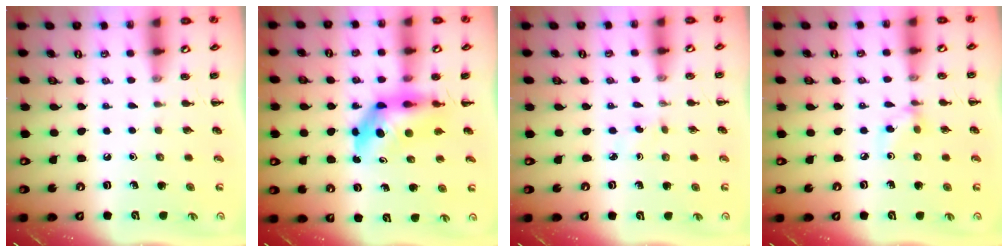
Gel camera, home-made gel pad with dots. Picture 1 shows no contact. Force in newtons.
{"total": 6.3, "press": 6.0, "slide": 1.6}
{"total": 2.3, "press": 2.1, "slide": 0.9}
{"total": 3.7, "press": 3.5, "slide": 1.1}